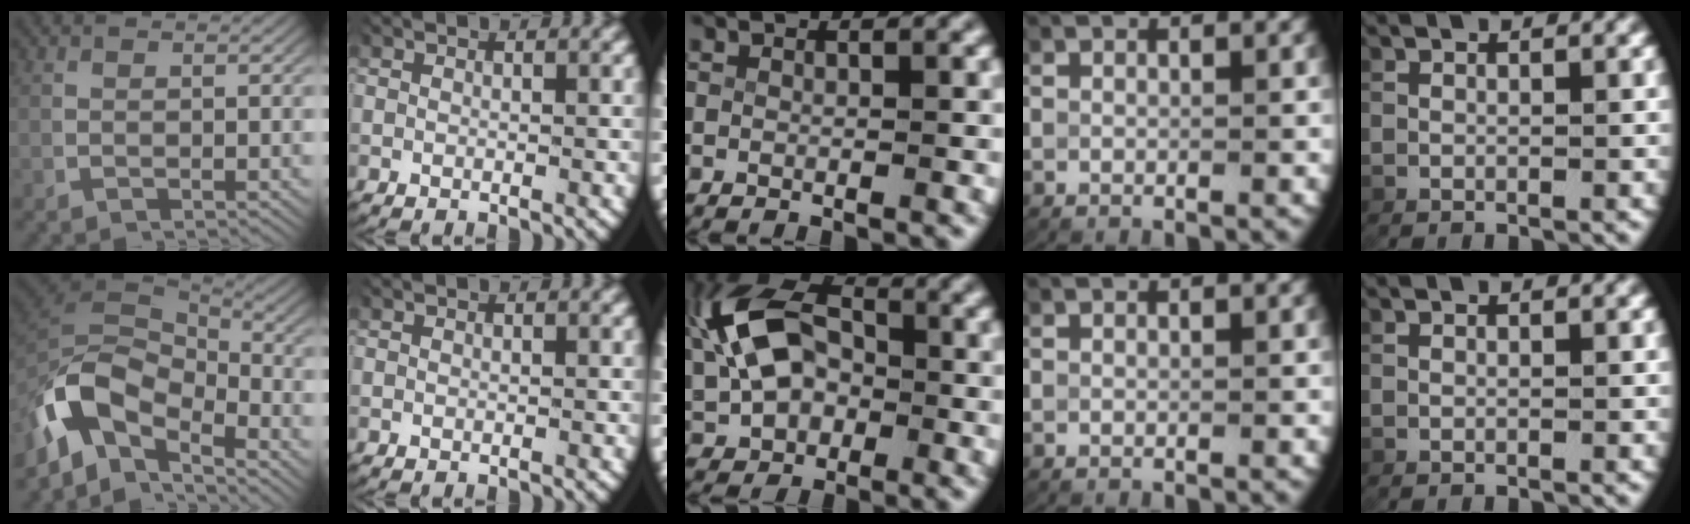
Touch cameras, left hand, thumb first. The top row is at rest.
{"thumb": {"total": 13.9, "force": [-1.8, 9.3, 10.2], "torque": [-0.227, -0.043, -0.016]}, "middle": {"total": 9.3, "force": [0.9, 6.8, 6.3], "torque": [-0.133, -0.017, 0.027]}}